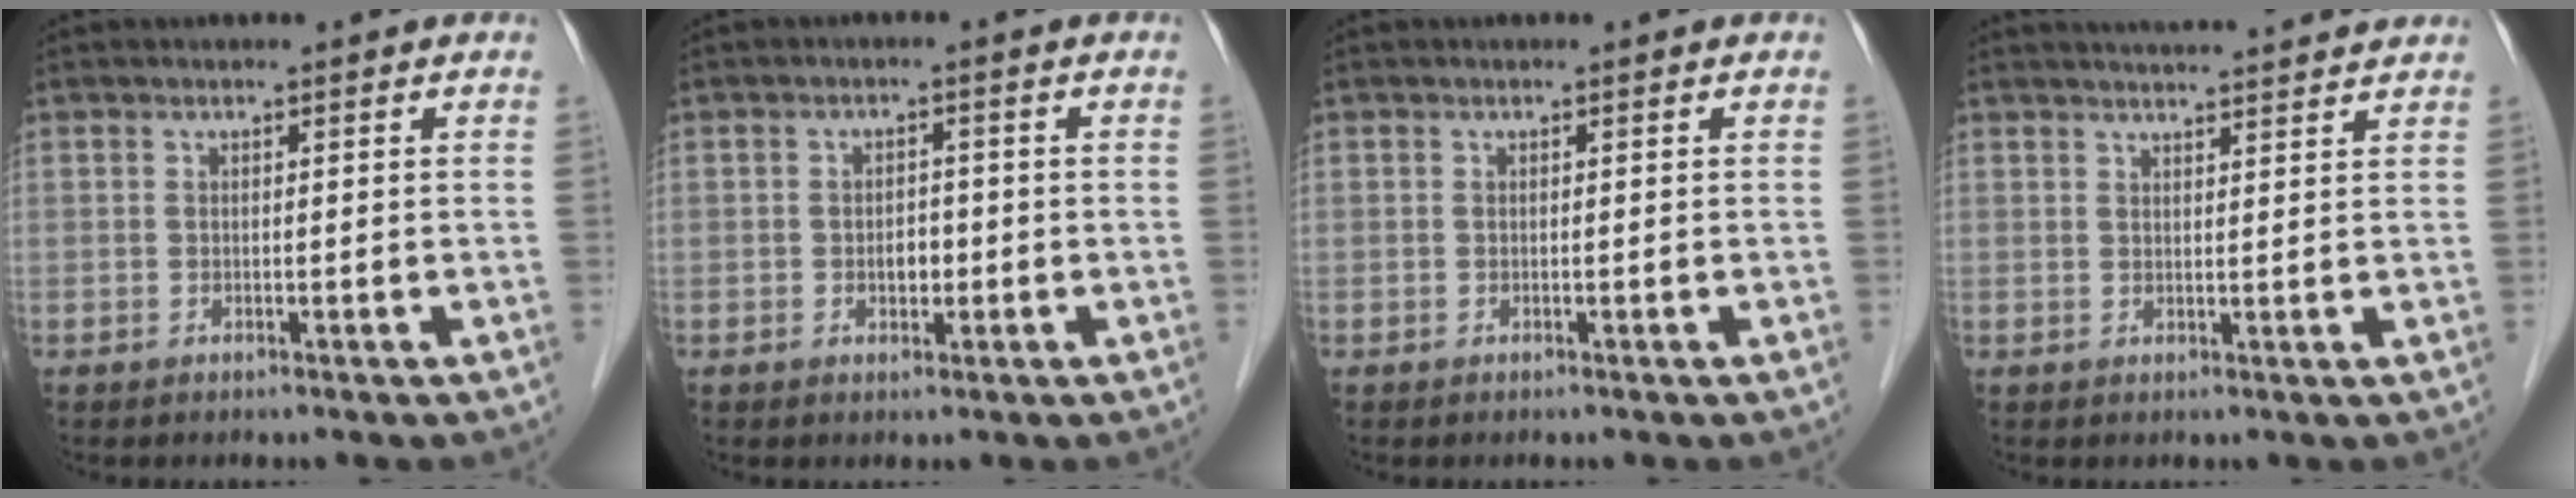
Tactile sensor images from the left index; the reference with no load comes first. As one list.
[{"total": 2.1, "force": [-0.7, 1.3, 1.5], "torque": [-0.022, 0.002, -0.006]}, {"total": 0.0}, {"total": 9.5, "force": [9.0, 0.3, 2.9], "torque": [-0.044, 0.021, 0.111]}]